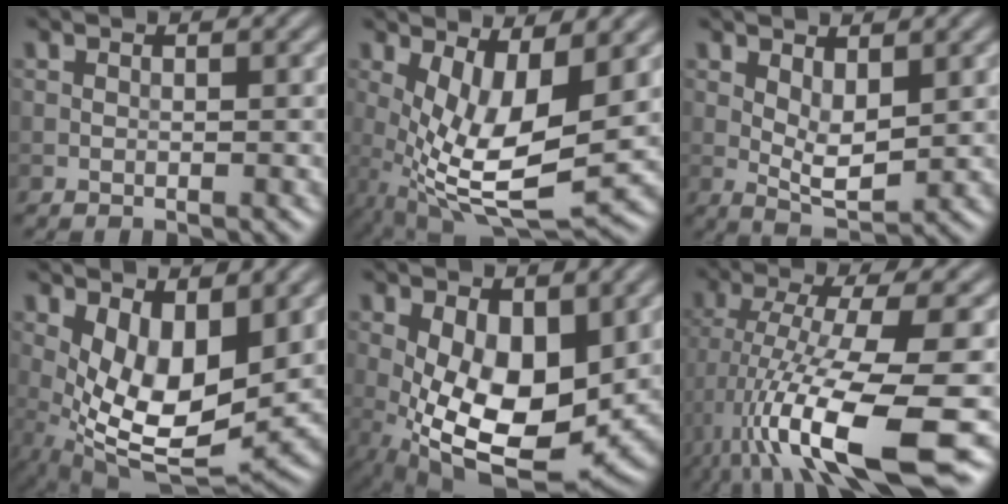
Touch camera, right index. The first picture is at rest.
{"total": 8.8, "force": [0.3, 3.0, 8.3], "torque": [-0.167, -0.020, 0.011]}
{"total": 3.5, "force": [1.0, 1.5, 3.0], "torque": [-0.057, -0.007, 0.024]}
{"total": 8.4, "force": [1.1, 4.0, 7.3], "torque": [-0.140, -0.020, 0.025]}
{"total": 11.0, "force": [-0.6, 5.8, 9.4], "torque": [-0.168, -0.028, 0.002]}
{"total": 13.3, "force": [-5.5, 2.8, 11.8], "torque": [-0.222, -0.017, -0.083]}